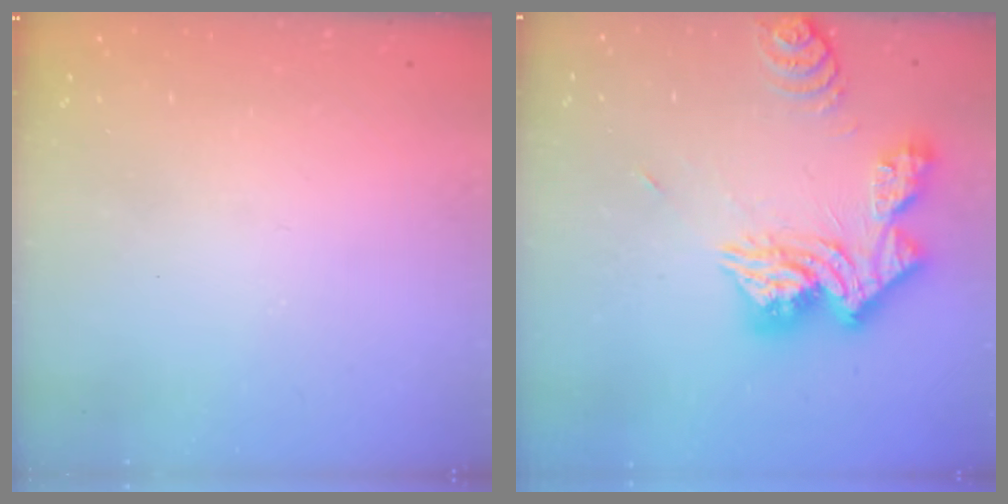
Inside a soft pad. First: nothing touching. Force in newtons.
{"total": 18.5, "press": 18.4, "slide": 1.6}